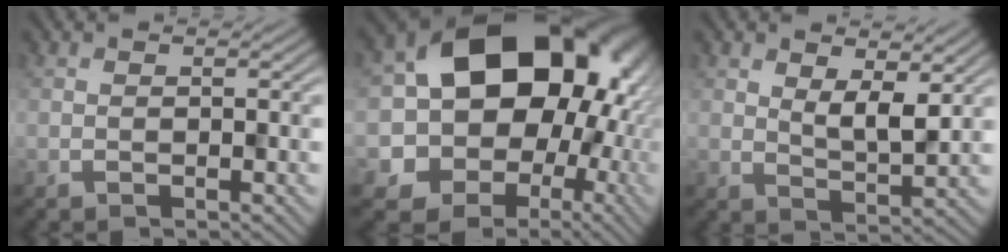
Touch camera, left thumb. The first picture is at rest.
{"total": 19.9, "force": [3.1, 17.2, 9.5], "torque": [-0.159, -0.025, 0.058]}
{"total": 3.3, "force": [2.4, 1.1, 2.0], "torque": [-0.043, -0.004, 0.048]}